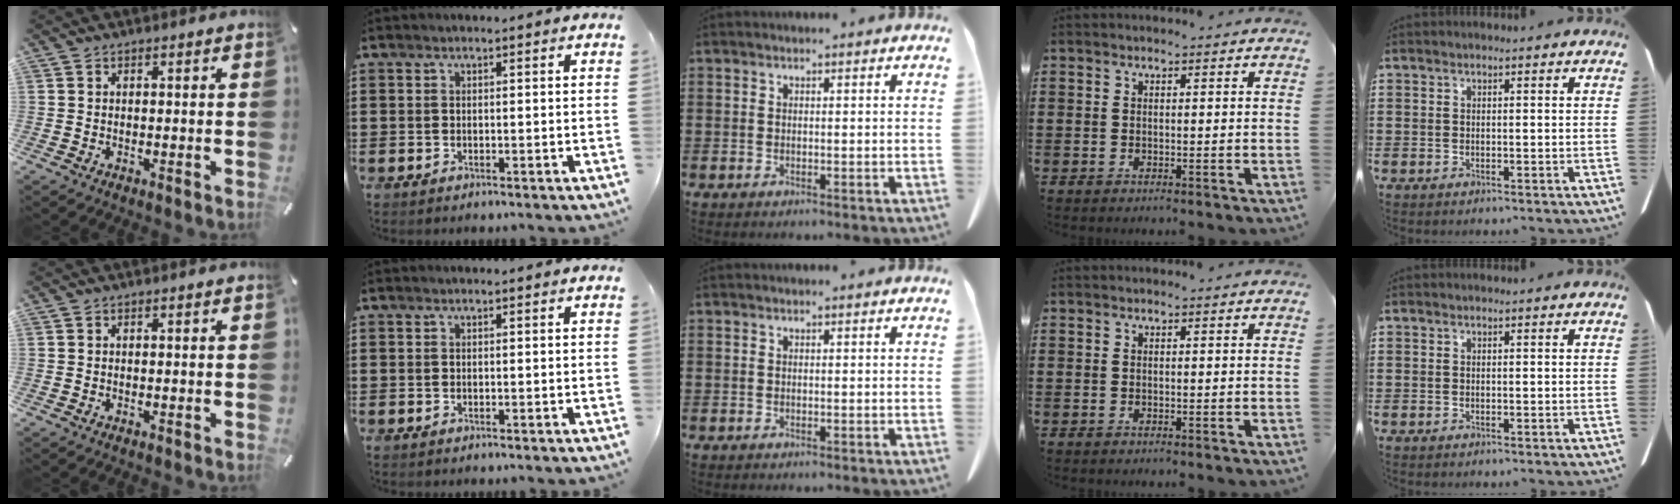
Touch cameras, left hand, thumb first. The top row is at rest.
{}